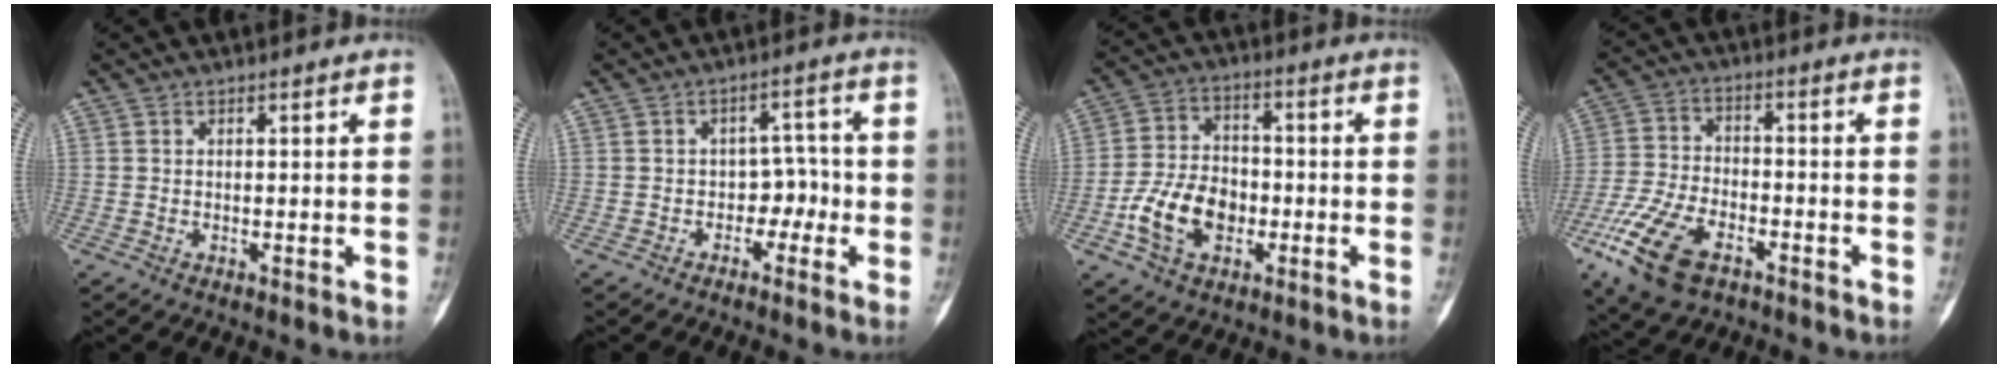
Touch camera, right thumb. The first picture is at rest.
{"total": 4.7, "force": [-1.8, 3.5, 2.6], "torque": [-0.004, 0.028, -0.034]}
{"total": 11.7, "force": [-3.6, 8.0, 7.7], "torque": [-0.132, 0.027, -0.067]}
{"total": 13.9, "force": [-7.4, 7.3, 9.2], "torque": [-0.193, 0.014, -0.138]}